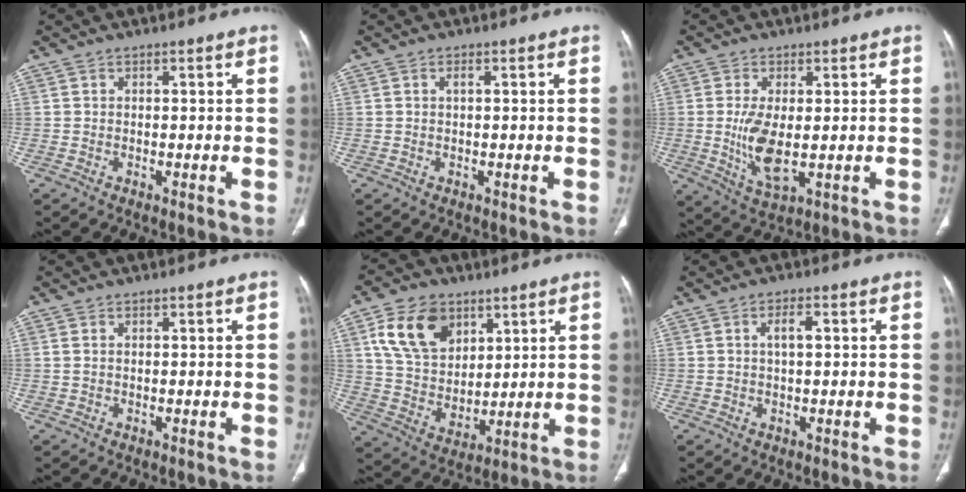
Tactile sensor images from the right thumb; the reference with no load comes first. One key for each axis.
{"total": 0.7, "fx": 0.2, "fy": 0.2, "fz": 0.6, "tx": -0.011, "ty": 0.001, "tz": 0.002}
{"total": 8.0, "fx": -0.3, "fy": 3.4, "fz": 7.2, "tx": -0.149, "ty": -0.019, "tz": 0.003}
{"total": 0.8, "fx": 0.2, "fy": 0.4, "fz": 0.6, "tx": -0.019, "ty": 0.010, "tz": 0.009}
{"total": 14.6, "fx": 6.7, "fy": 10.1, "fz": 8.2, "tx": -0.120, "ty": -0.028, "tz": 0.137}
{"total": 2.7, "fx": 0.6, "fy": 1.0, "fz": 2.5, "tx": -0.043, "ty": 0.005, "tz": 0.010}